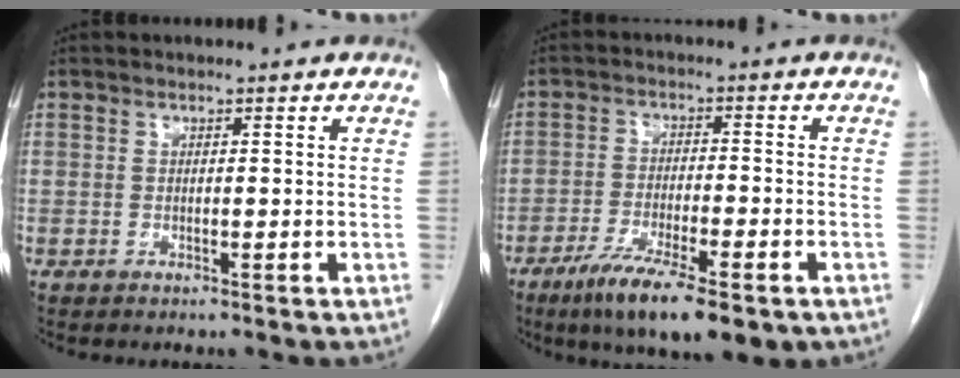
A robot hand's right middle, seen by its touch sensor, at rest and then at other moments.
{"total": 12.5, "force": [-7.8, 2.5, 9.4], "torque": [-0.150, -0.024, -0.121]}